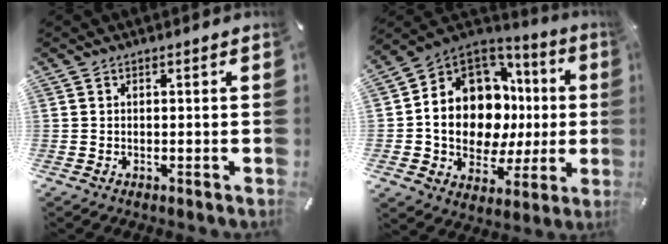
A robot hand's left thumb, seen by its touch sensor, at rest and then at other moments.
{"total": 14.9, "force": [1.3, 11.9, 8.8], "torque": [-0.163, -0.037, 0.029]}